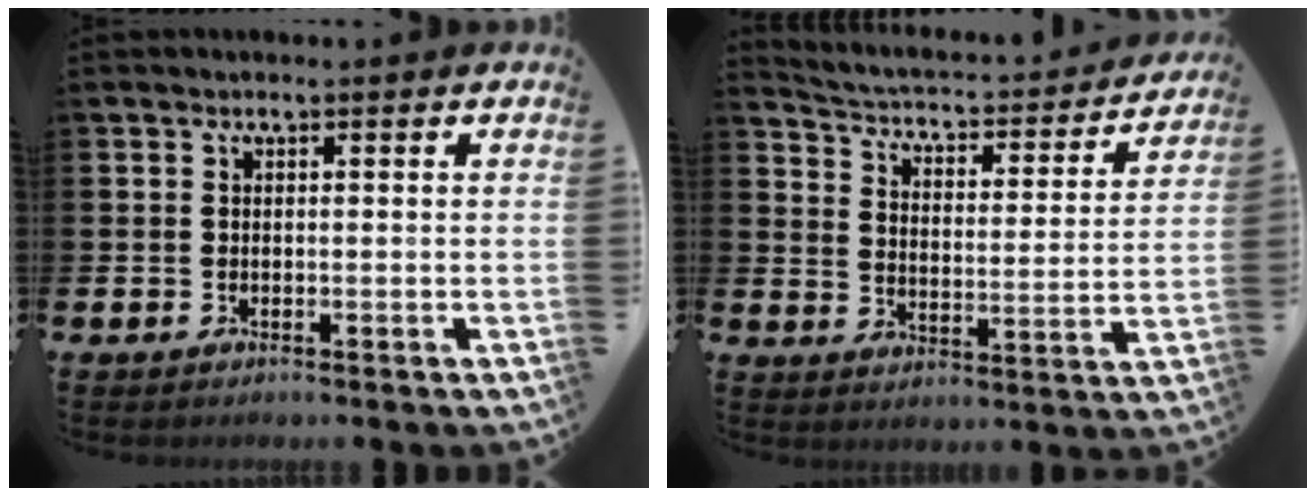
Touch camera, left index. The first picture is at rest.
{"total": 3.7, "force": [3.3, 1.1, 1.1], "torque": [-0.048, -0.034, 0.044]}